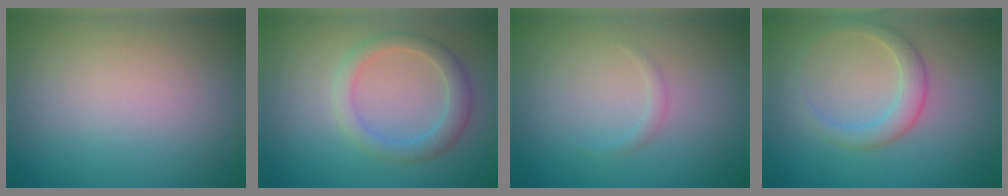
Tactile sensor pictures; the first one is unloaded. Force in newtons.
{"total": 2.8, "press": 2.8, "slide": 0.1}
{"total": 0.7, "press": 0.7, "slide": 0.0}
{"total": 2.4, "press": 2.4, "slide": 0.2}